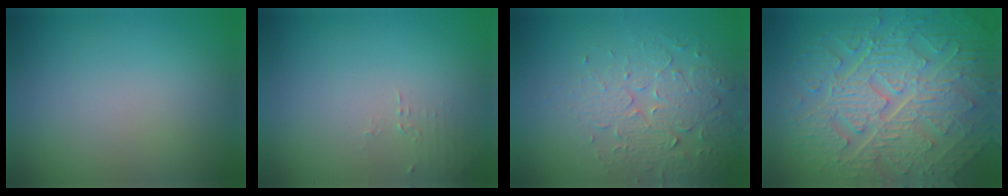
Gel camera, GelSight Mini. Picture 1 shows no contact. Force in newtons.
{"total": 0.9, "press": 0.9, "slide": 0.3}
{"total": 4.0, "press": 3.5, "slide": 1.8}
{"total": 10.3, "press": 7.0, "slide": 7.5}